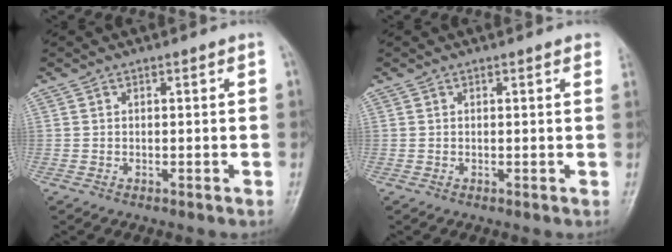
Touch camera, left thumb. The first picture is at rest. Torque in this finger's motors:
{"motor_torque": [0.37, 0.13, 0.07, -0.26, 0.00]}